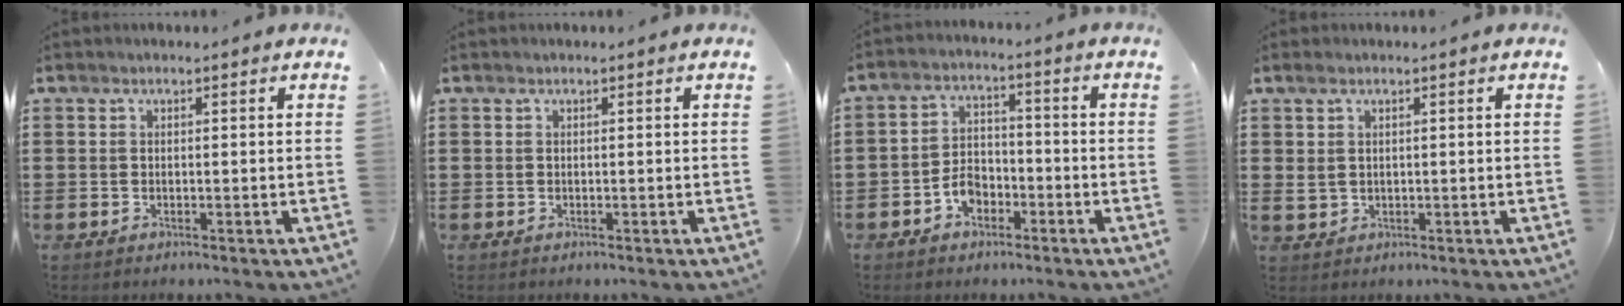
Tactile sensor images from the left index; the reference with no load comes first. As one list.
[{"total": 0.0}, {"total": 4.4, "force": [-2.6, 2.9, 2.1], "torque": [-0.046, 0.007, -0.052]}, {"total": 1.7, "force": [0.5, 1.1, 1.2], "torque": [-0.028, 0.004, 0.007]}]